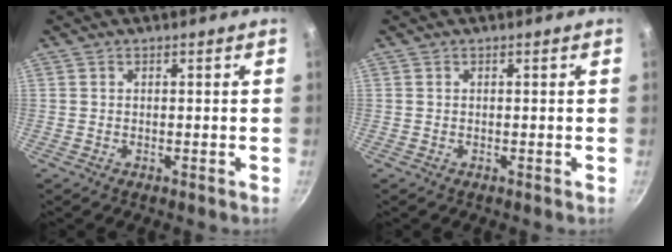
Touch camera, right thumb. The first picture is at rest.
{"total": 0.0}